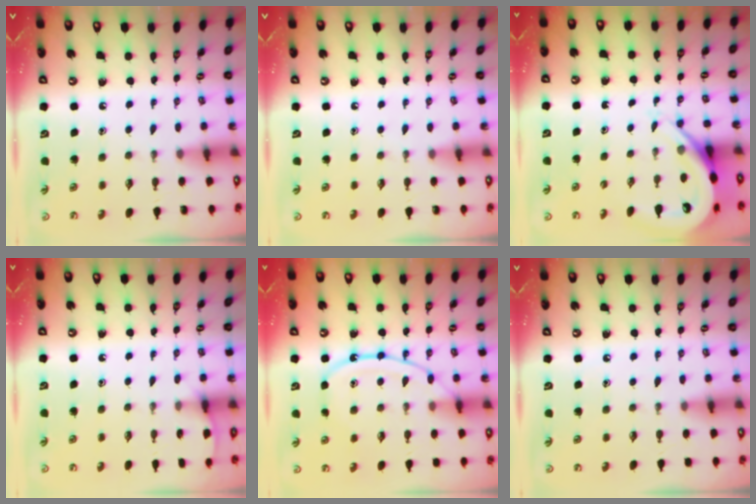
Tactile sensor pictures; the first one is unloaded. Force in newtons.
{"total": 0.0}
{"total": 6.3, "press": 6.3, "slide": 0.6}
{"total": 3.6, "press": 3.6, "slide": 0.5}
{"total": 10.9, "press": 10.9, "slide": 1.4}
{"total": 4.3, "press": 4.2, "slide": 0.7}